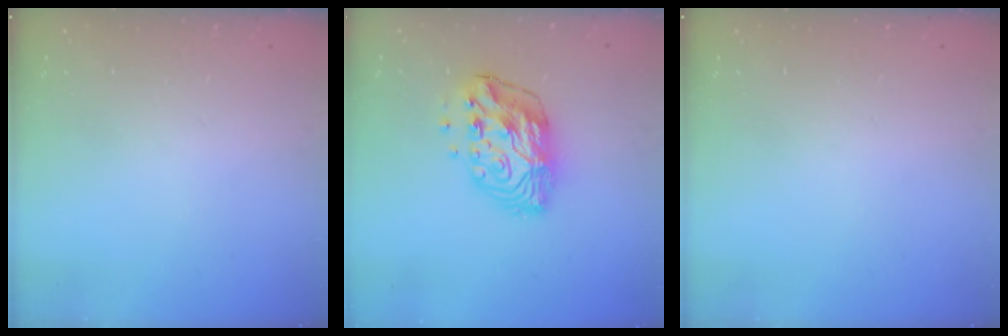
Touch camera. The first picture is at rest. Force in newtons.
{"total": 13.2, "press": 13.2, "slide": 1.1}
{"total": 0.0}